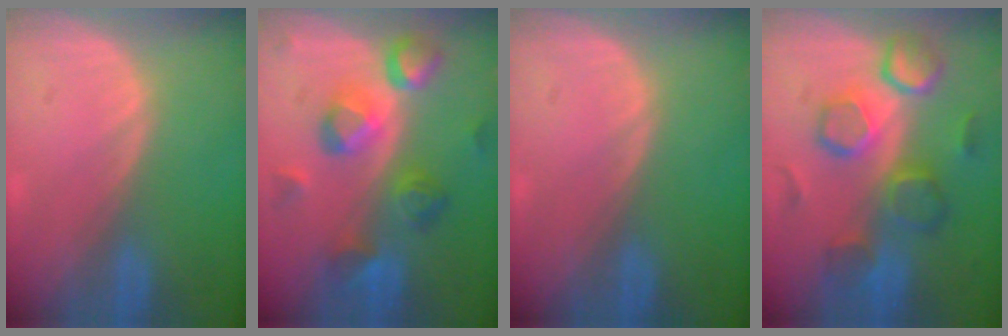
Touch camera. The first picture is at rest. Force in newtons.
{"total": 8.5, "press": 8.2, "slide": 2.0}
{"total": 0.0}
{"total": 9.1, "press": 8.8, "slide": 2.0}